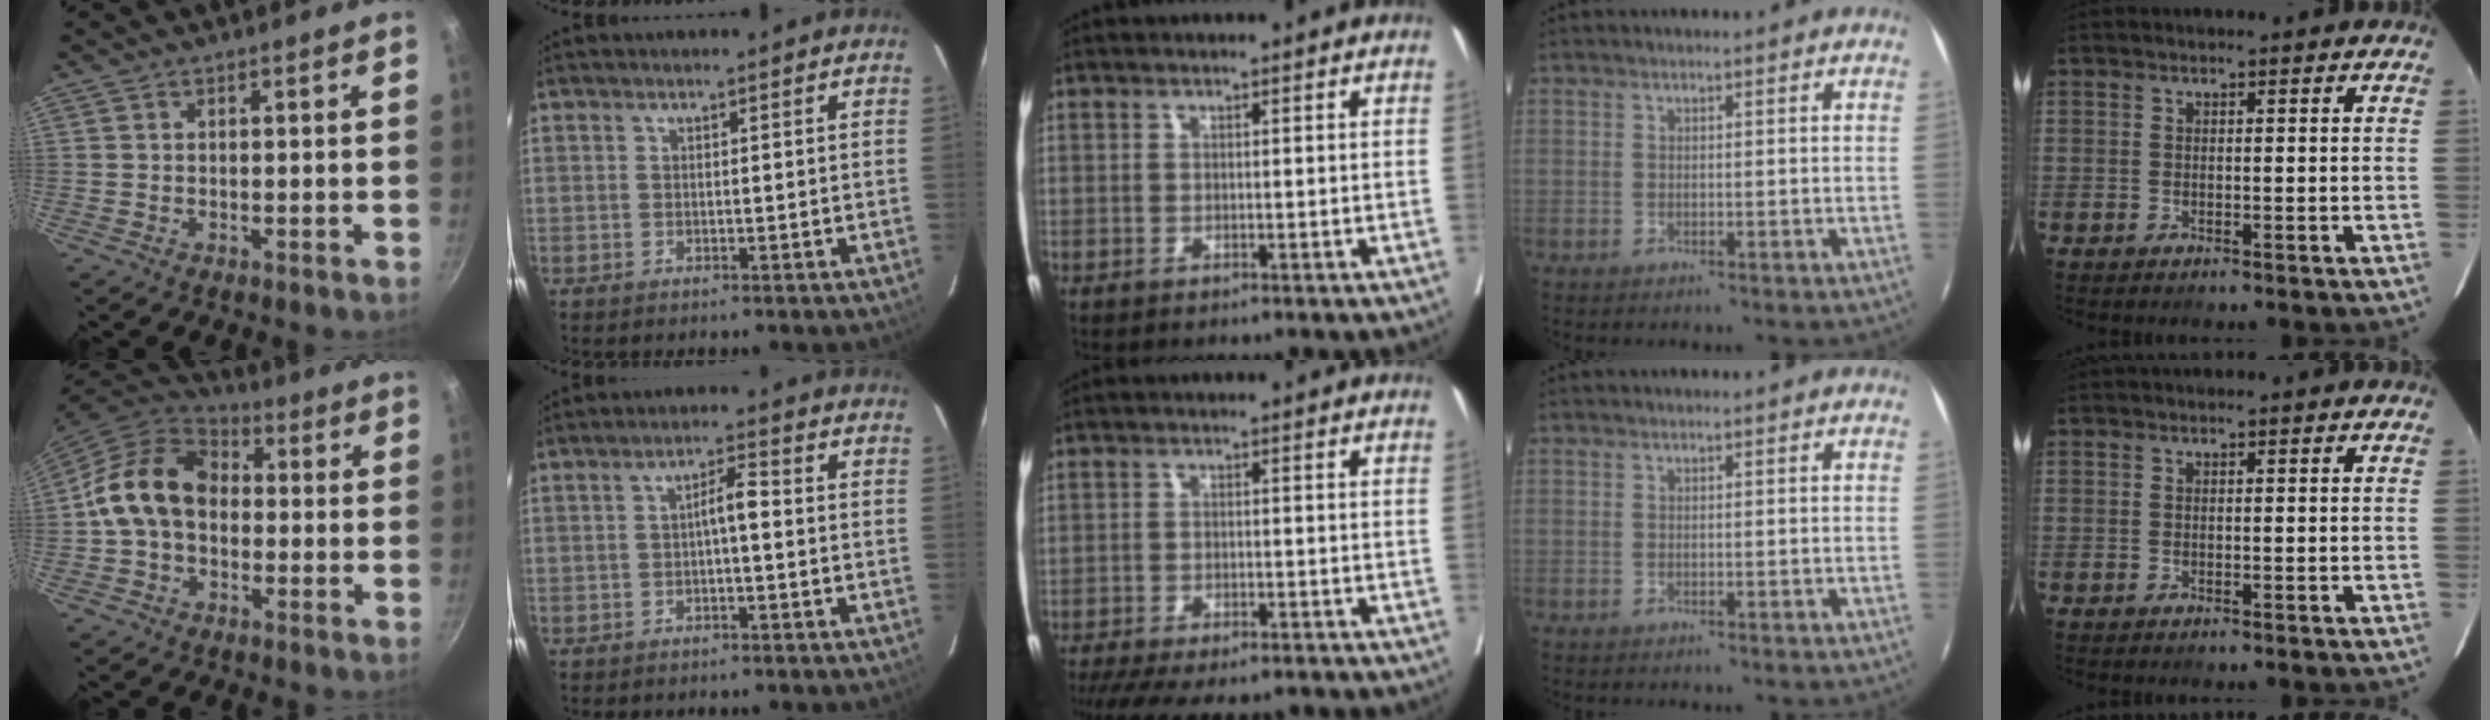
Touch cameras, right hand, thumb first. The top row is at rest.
{"thumb": {"total": 14.5, "force": [-0.7, 10.7, 9.8], "torque": [-0.168, 0.036, -0.025]}, "index": {"total": 3.7, "force": [-0.2, 0.8, 3.6], "torque": [-0.063, 0.014, -0.002]}, "middle": {"total": 14.9, "force": [-12.8, 4.0, 6.4], "torque": [-0.144, -0.020, -0.174]}}